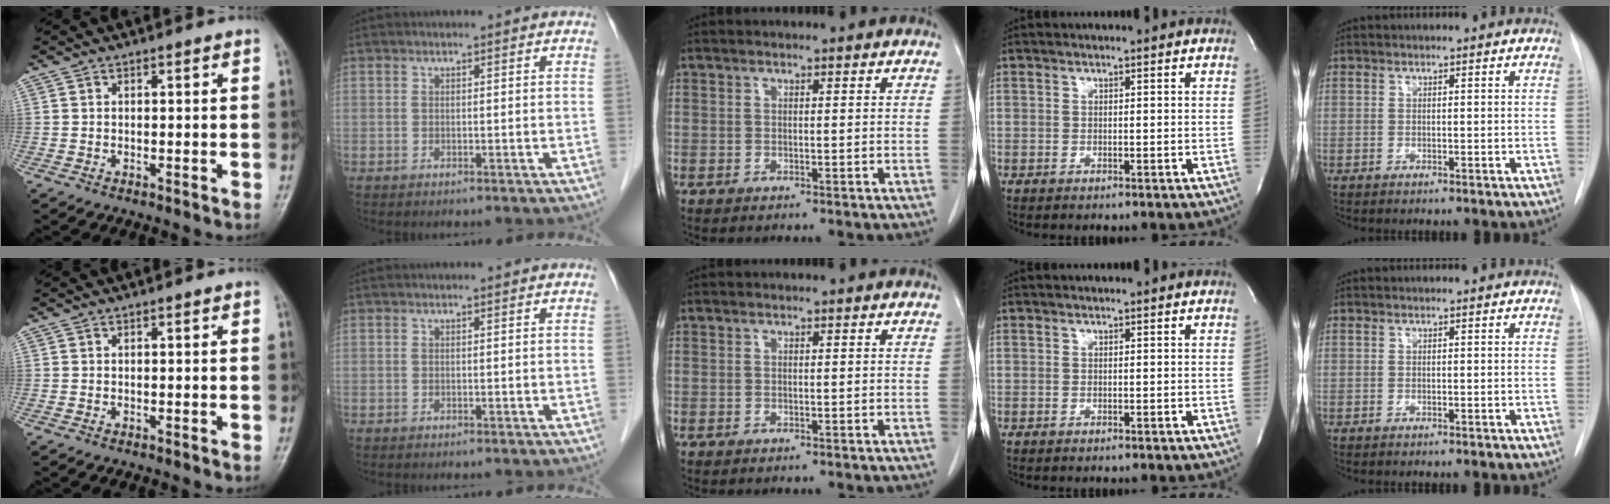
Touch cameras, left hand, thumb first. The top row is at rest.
{}